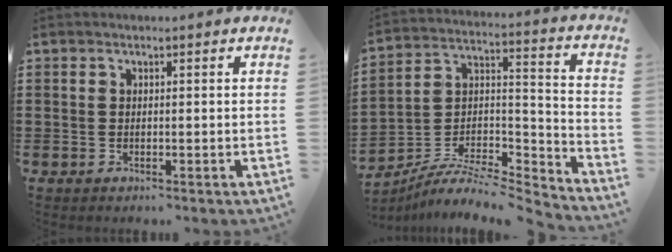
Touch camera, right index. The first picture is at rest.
{"total": 6.5, "force": [-5.6, 2.2, 2.5], "torque": [-0.051, -0.002, -0.113]}